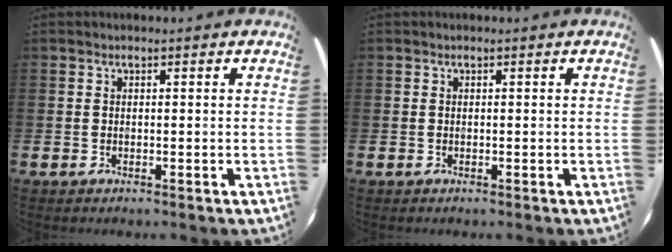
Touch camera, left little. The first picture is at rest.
{"total": 0.0}